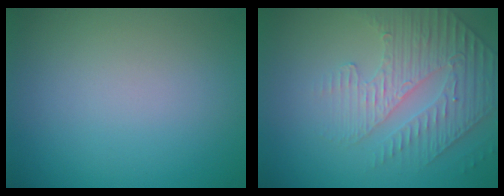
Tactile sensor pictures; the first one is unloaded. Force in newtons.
{"total": 4.5, "press": 3.5, "slide": 2.9}